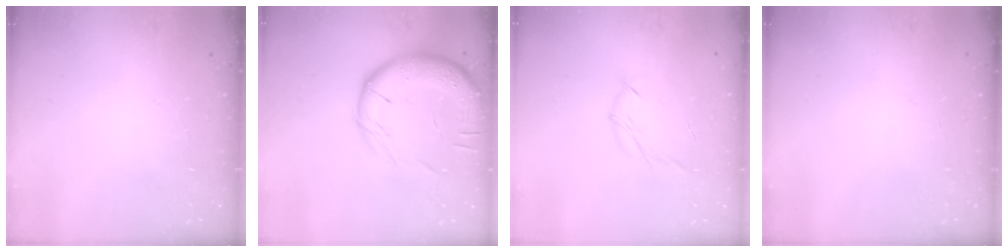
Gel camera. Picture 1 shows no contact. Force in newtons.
{"total": 15.7, "press": 15.3, "slide": 3.2}
{"total": 7.1, "press": 7.0, "slide": 1.5}
{"total": 0.0}